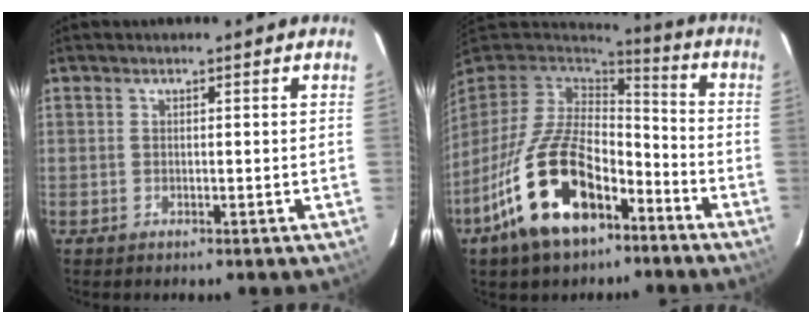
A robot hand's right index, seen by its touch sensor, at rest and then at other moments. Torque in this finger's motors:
{"motor_torque": [1.67, -0.47, 0.77, 0.18]}